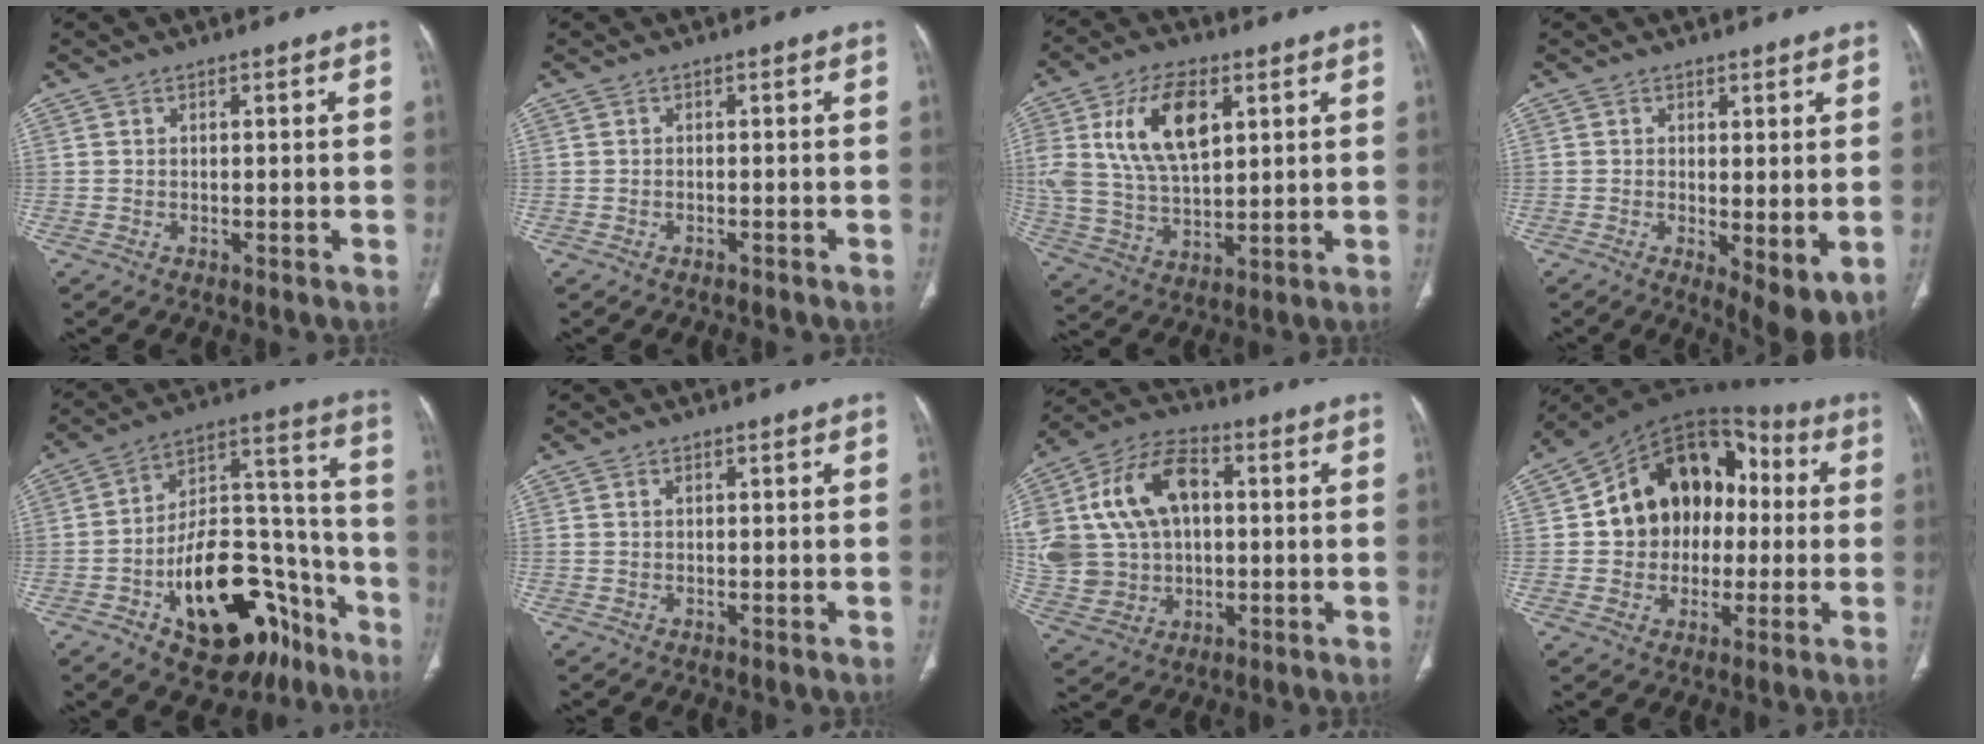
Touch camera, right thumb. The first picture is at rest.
{"total": 1.3, "force": [-1.2, 0.4, 0.3], "torque": [-0.013, 0.007, -0.013]}
{"total": 15.8, "force": [5.3, 8.4, 12.3], "torque": [-0.226, -0.012, 0.107]}
{"total": 7.0, "force": [-0.7, 2.5, 6.5], "torque": [-0.101, -0.025, -0.007]}
{"total": 27.4, "force": [-12.6, 14.8, 19.3], "torque": [-0.242, 0.088, -0.179]}
{"total": 0.7, "force": [0.3, 0.4, 0.5], "torque": [-0.011, 0.003, 0.008]}
{"total": 22.5, "force": [3.6, 16.1, 15.3], "torque": [-0.319, 0.031, 0.076]}
{"total": 19.1, "force": [0.9, 14.6, 12.3], "torque": [-0.142, 0.044, 0.011]}